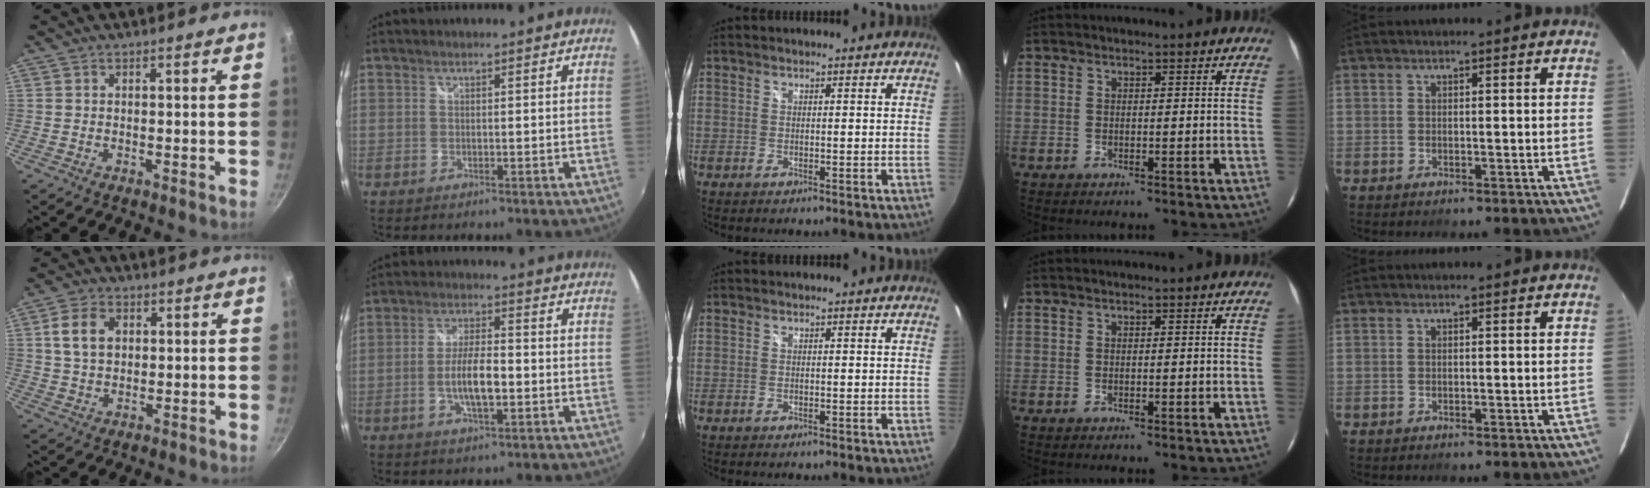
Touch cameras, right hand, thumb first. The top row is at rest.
{"thumb": {"total": 7.2, "force": [1.6, 5.2, 4.8], "torque": [-0.073, 0.005, 0.027]}, "index": {"total": 7.3, "force": [-1.8, 2.3, 6.7], "torque": [-0.130, 0.000, -0.031]}}